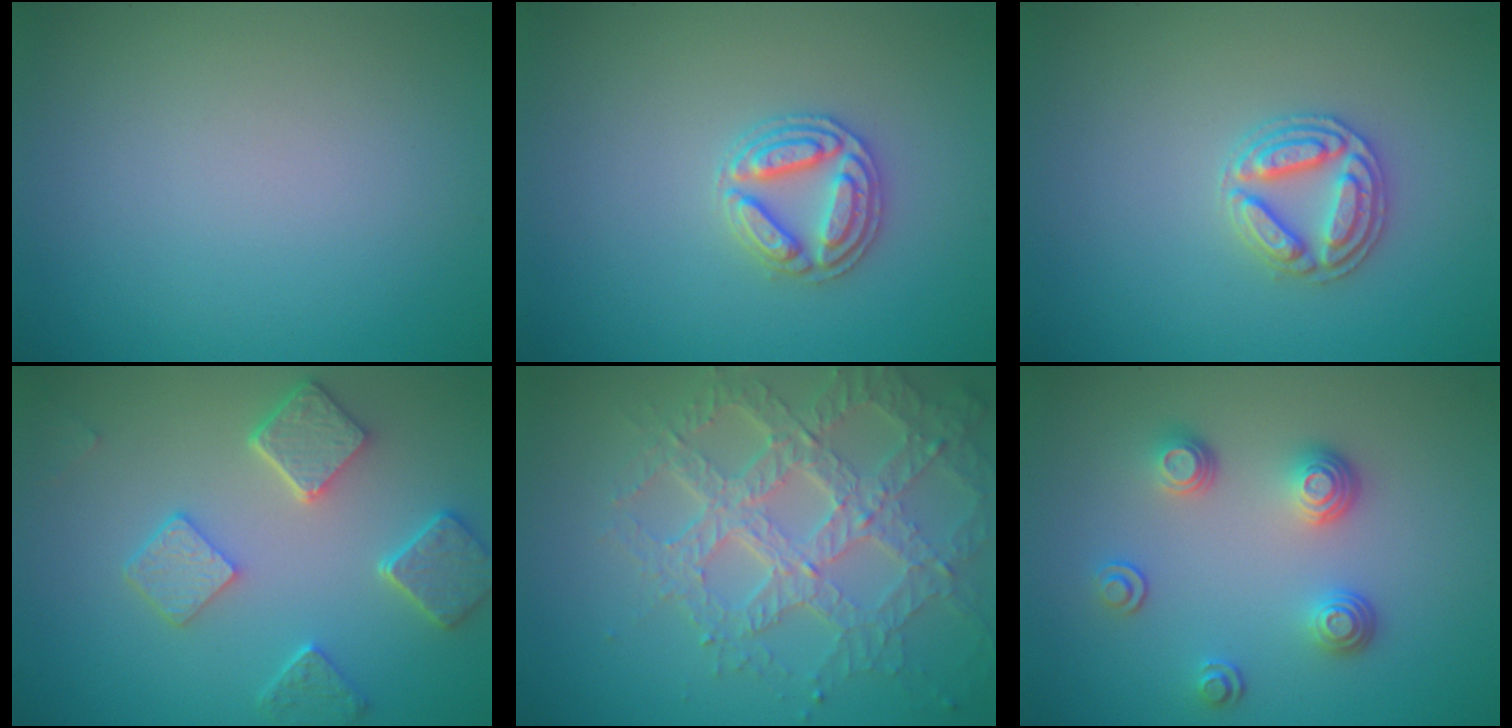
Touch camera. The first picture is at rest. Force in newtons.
{"total": 2.9, "press": 2.9, "slide": 0.2}
{"total": 2.9, "press": 2.9, "slide": 0.2}
{"total": 5.2, "press": 4.1, "slide": 3.2}
{"total": 7.1, "press": 5.2, "slide": 4.9}
{"total": 3.4, "press": 2.7, "slide": 2.1}